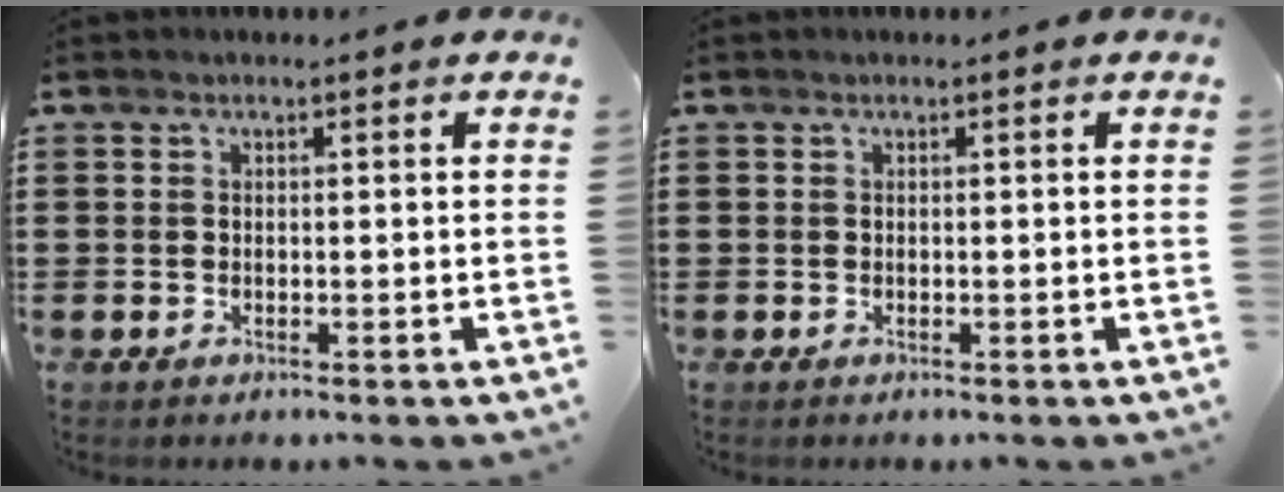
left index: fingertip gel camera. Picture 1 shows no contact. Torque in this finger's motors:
{"motor_torque": [0.00, 0.00, 0.00, 0.00]}